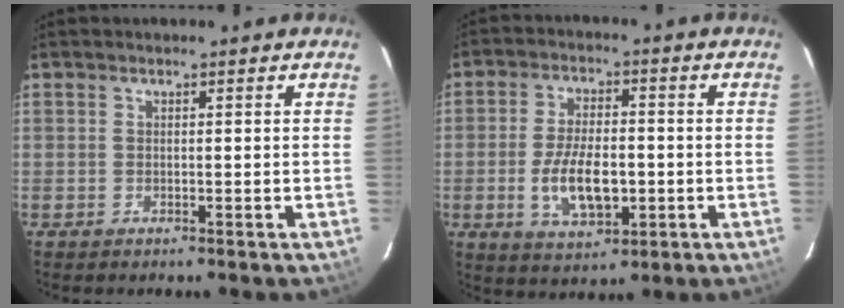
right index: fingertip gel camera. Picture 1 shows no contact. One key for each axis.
{"total": 10.1, "fx": -2.3, "fy": 4.8, "fz": 8.6, "tx": -0.172, "ty": -0.003, "tz": -0.035}